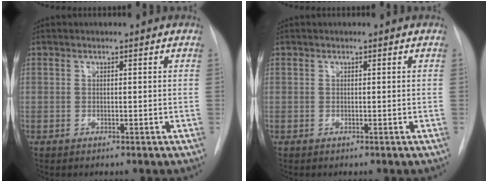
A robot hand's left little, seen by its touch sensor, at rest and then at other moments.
{"total": 0.0}